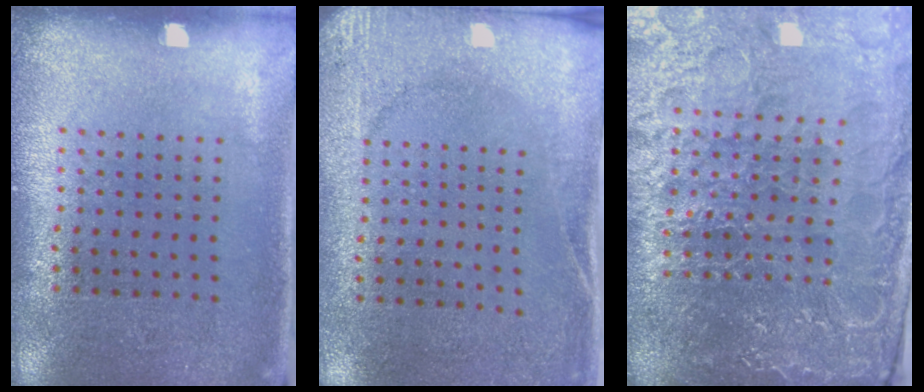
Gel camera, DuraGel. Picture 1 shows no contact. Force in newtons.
{"total": 2.6, "press": 2.2, "slide": 1.4}
{"total": 6.0, "press": 5.4, "slide": 2.6}